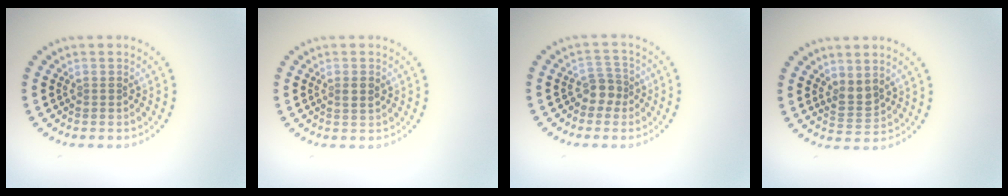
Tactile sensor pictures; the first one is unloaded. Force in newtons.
{"total": 1.2, "press": 1.2, "slide": 0.3}
{"total": 2.1, "press": 1.8, "slide": 1.1}
{"total": 1.9, "press": 1.6, "slide": 1.0}